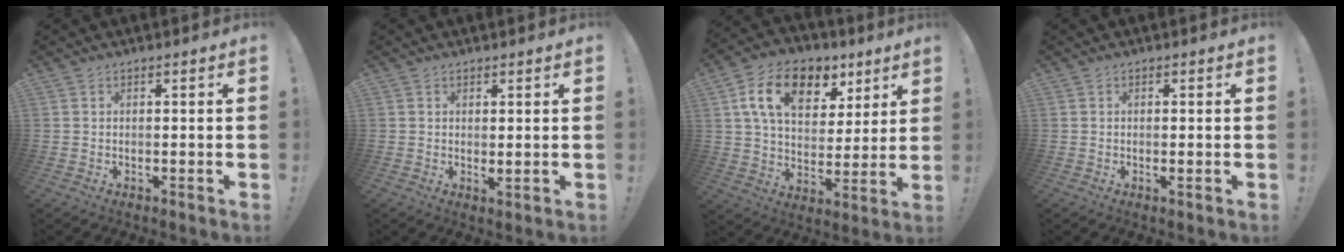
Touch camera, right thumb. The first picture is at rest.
{"total": 1.4, "force": [1.1, 0.2, 0.9], "torque": [-0.006, -0.009, 0.017]}
{"total": 17.3, "force": [8.0, 11.3, 10.4], "torque": [-0.170, -0.023, 0.145]}
{"total": 0.8, "force": [0.2, -0.1, 0.8], "torque": [-0.013, -0.001, 0.002]}